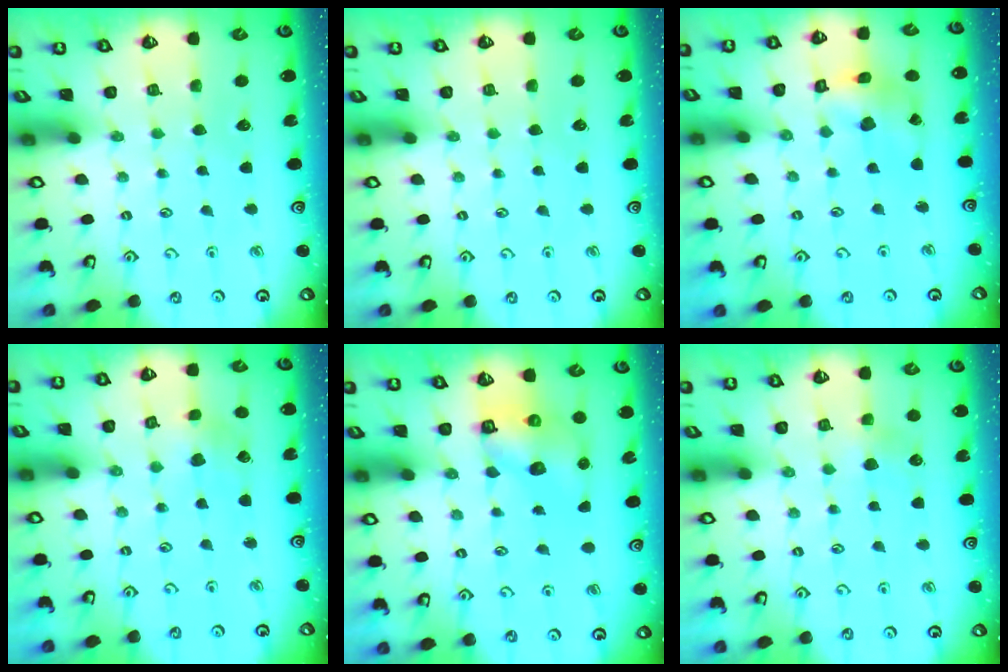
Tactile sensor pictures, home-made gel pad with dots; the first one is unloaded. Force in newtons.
{"total": 0.0}
{"total": 8.3, "press": 8.3, "slide": 0.9}
{"total": 2.6, "press": 2.6, "slide": 0.4}
{"total": 8.5, "press": 8.5, "slide": 0.7}
{"total": 4.4, "press": 4.4, "slide": 0.5}